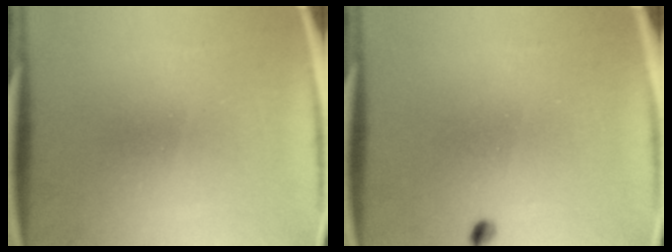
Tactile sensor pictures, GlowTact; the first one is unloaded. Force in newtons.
{"total": 1.0}